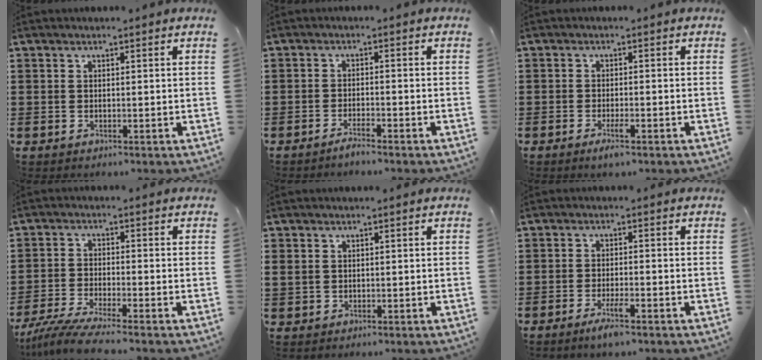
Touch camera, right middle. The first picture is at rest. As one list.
[{"total": 1.9, "force": [-1.7, 0.0, 0.9], "torque": [-0.014, 0.001, -0.031]}, {"total": 2.1, "force": [-1.2, 0.3, 1.7], "torque": [-0.035, -0.005, -0.023]}, {"total": 5.2, "force": [-4.7, -0.2, 2.4], "torque": [-0.067, -0.023, -0.095]}, {"total": 1.3, "force": [0.5, 1.2, 0.3], "torque": [-0.009, 0.007, 0.009]}, {"total": 3.3, "force": [-2.1, 0.4, 2.5], "torque": [-0.054, -0.005, -0.040]}]